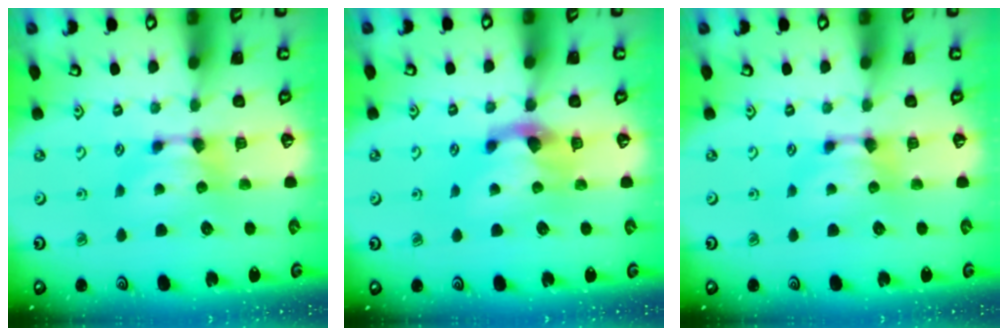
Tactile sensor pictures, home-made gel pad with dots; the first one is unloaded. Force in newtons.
{"total": 2.6, "press": 2.0, "slide": 1.7}
{"total": 0.0}